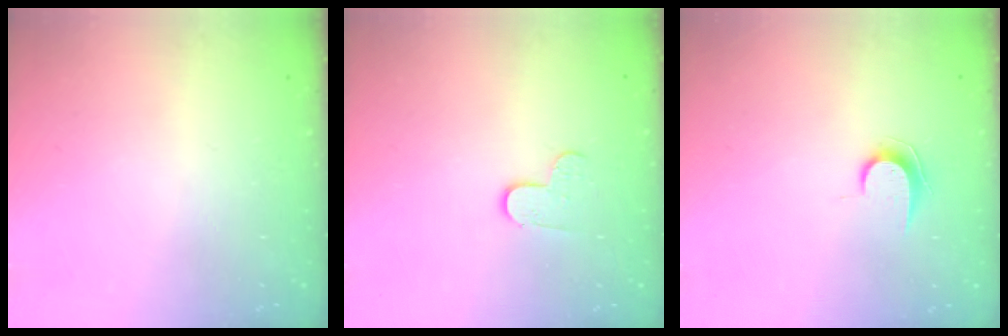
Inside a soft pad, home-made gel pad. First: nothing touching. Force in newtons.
{"total": 3.3, "press": 3.3, "slide": 0.3}
{"total": 6.7, "press": 6.7, "slide": 0.7}